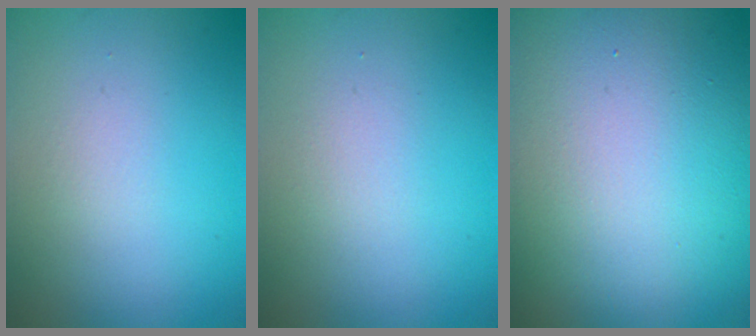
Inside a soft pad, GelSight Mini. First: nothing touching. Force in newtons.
{"total": 1.2, "press": 1.2, "slide": 0.1}
{"total": 24.9, "press": 24.8, "slide": 1.4}